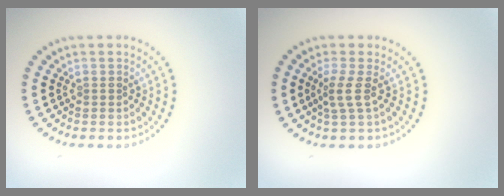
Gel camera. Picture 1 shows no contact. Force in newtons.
{"total": 1.8, "press": 1.3, "slide": 1.3}